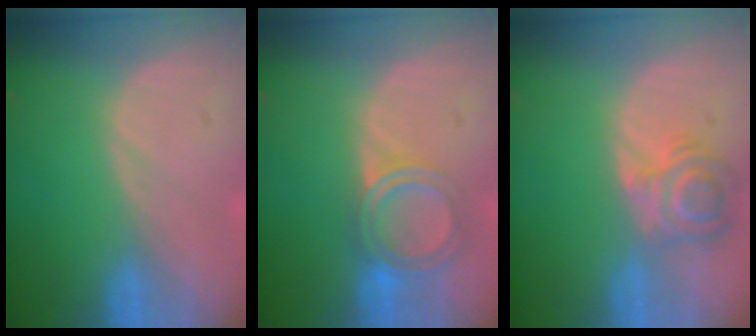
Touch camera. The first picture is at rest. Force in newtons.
{"total": 6.1, "press": 5.2, "slide": 3.2}
{"total": 5.6, "press": 5.6, "slide": 0.5}